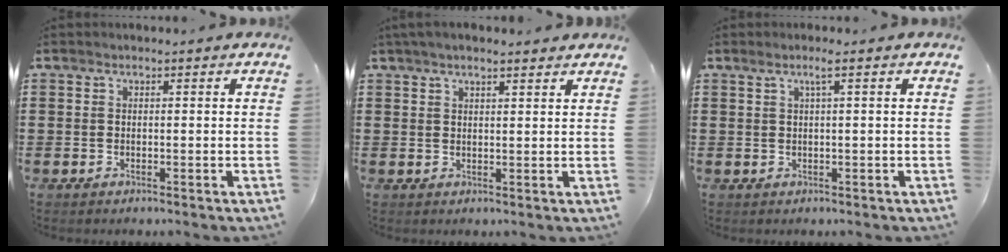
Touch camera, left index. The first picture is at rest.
{"total": 2.6, "force": [2.1, 0.6, 1.5], "torque": [-0.033, 0.005, 0.039]}
{"total": 1.7, "force": [0.6, -0.1, 1.6], "torque": [-0.032, 0.000, 0.010]}